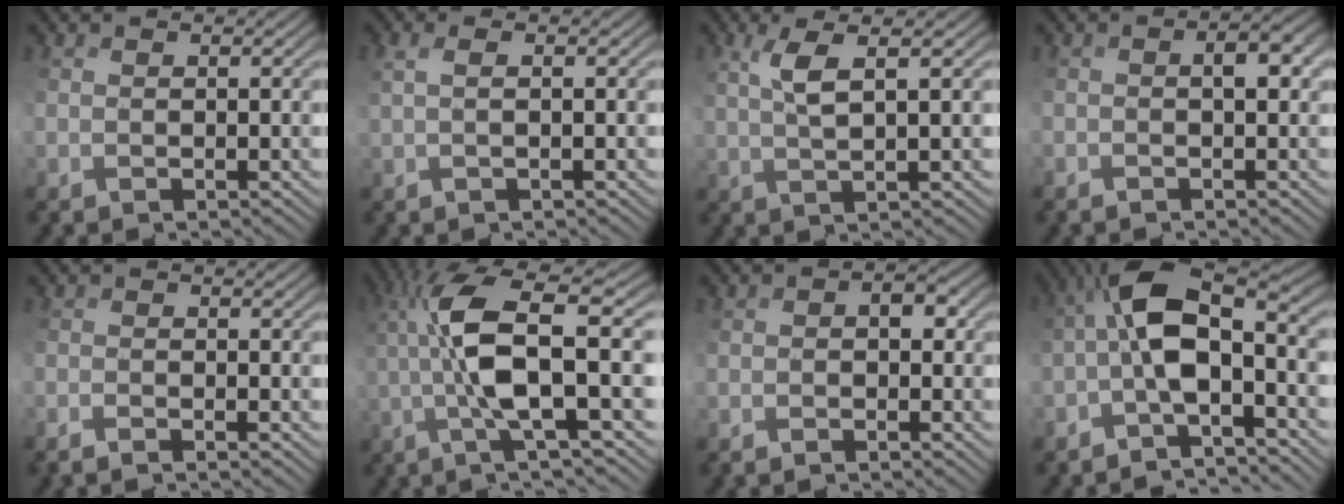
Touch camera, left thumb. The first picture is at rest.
{"total": 1.5, "force": [0.7, -1.2, 0.6], "torque": [-0.007, 0.008, 0.013]}
{"total": 3.6, "force": [2.6, -0.8, 2.3], "torque": [-0.032, 0.018, 0.055]}
{"total": 3.4, "force": [-0.3, 1.2, 3.1], "torque": [-0.048, 0.007, -0.009]}
{"total": 1.9, "force": [-1.8, -0.2, 0.7], "torque": [-0.010, -0.002, -0.035]}
{"total": 9.1, "force": [0.7, 0.2, 9.1], "torque": [-0.139, 0.031, 0.009]}
{"total": 3.1, "force": [-1.1, 1.7, 2.3], "torque": [-0.026, 0.003, -0.010]}
{"total": 7.6, "force": [-2.0, 2.0, 7.1], "torque": [-0.127, 0.017, -0.044]}